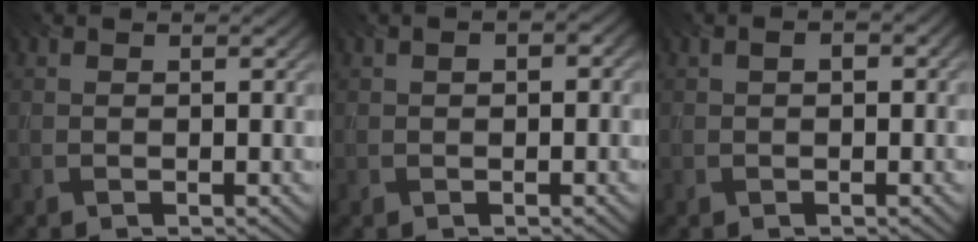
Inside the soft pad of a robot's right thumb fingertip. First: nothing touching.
{"total": 1.7, "force": [0.1, 1.0, 1.4], "torque": [-0.021, 0.003, 0.002]}
{"total": 1.6, "force": [0.3, 0.8, 1.4], "torque": [-0.025, 0.007, 0.003]}